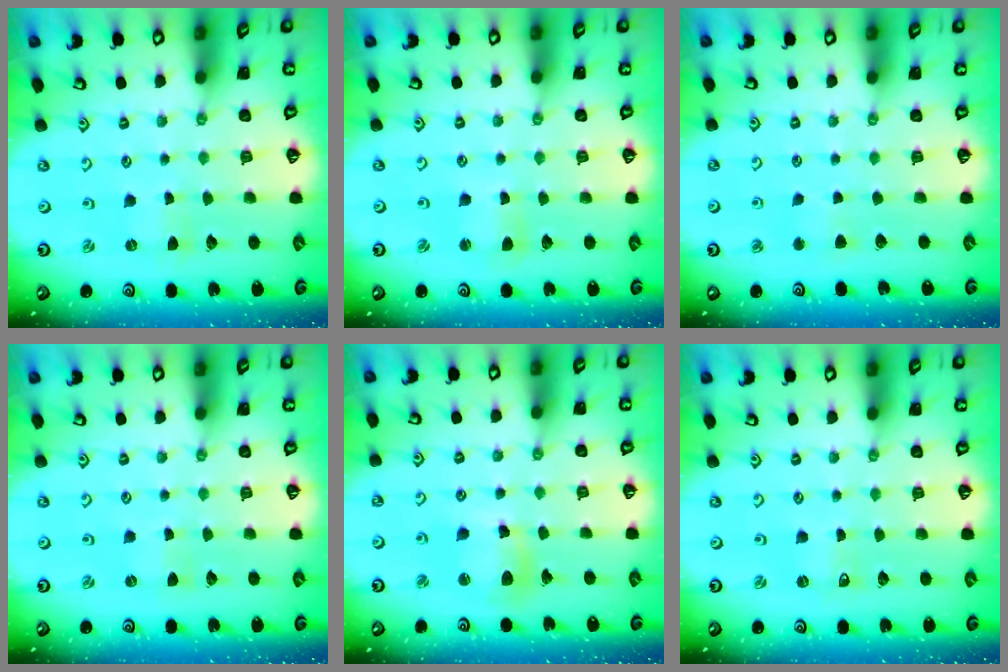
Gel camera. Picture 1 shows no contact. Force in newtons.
{"total": 2.7, "press": 2.7, "slide": 0.4}
{"total": 2.5, "press": 2.5, "slide": 0.5}
{"total": 0.0}
{"total": 10.4, "press": 10.3, "slide": 1.2}
{"total": 0.0}